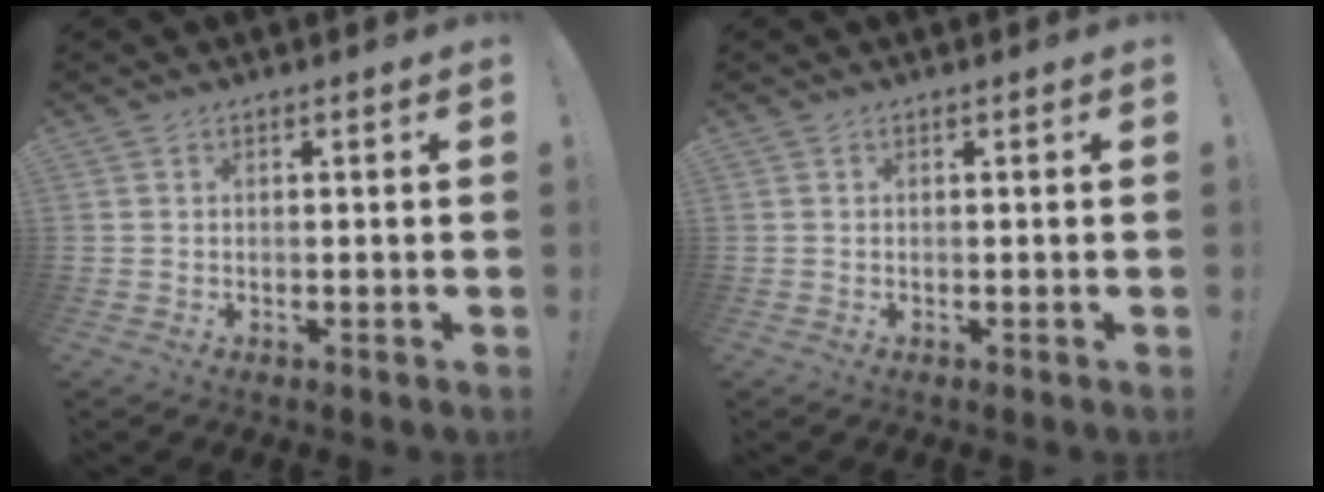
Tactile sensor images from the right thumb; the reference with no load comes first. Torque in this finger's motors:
{"motor_torque": [0.00, 0.00, 0.07, 0.07, 0.00]}